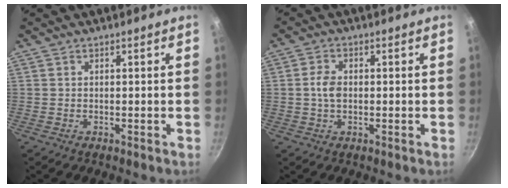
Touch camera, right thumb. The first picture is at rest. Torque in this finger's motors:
{"motor_torque": [-0.04, 0.18, 0.23, -0.31, 0.02]}